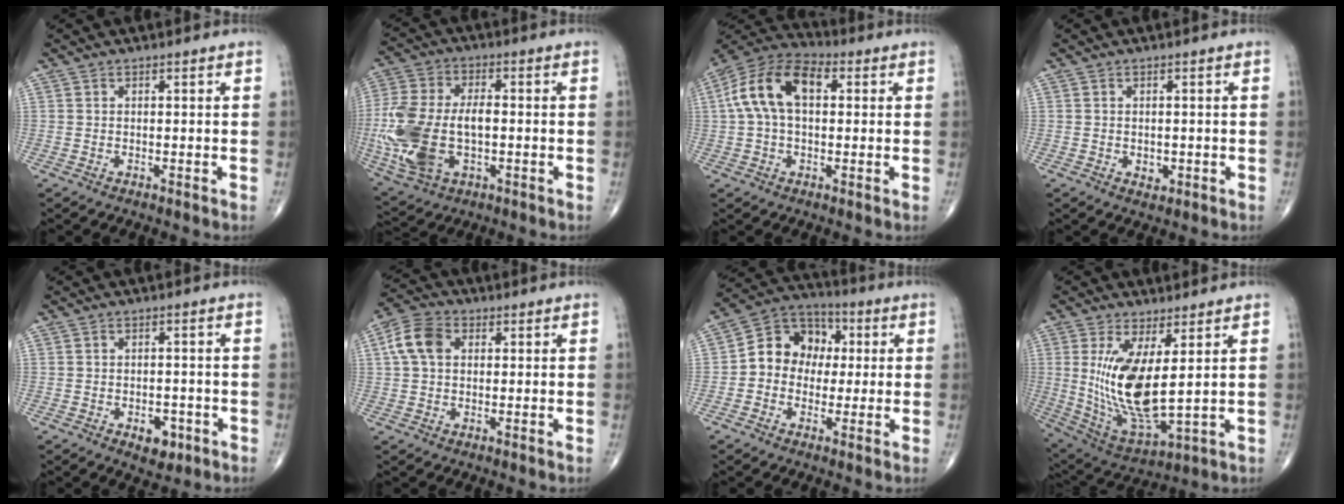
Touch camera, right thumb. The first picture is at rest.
{"total": 18.2, "force": [-2.5, 10.3, 14.8], "torque": [-0.334, 0.006, -0.037]}
{"total": 13.5, "force": [2.3, 7.9, 10.7], "torque": [-0.209, 0.037, 0.032]}
{"total": 1.7, "force": [-0.4, 1.2, 1.1], "torque": [-0.009, -0.001, -0.003]}
{"total": 4.2, "force": [-2.0, 2.6, 2.8], "torque": [-0.021, 0.006, -0.022]}
{"total": 7.1, "force": [1.5, 5.0, 4.8], "torque": [-0.095, 0.017, 0.022]}
{"total": 11.3, "force": [0.5, 9.5, 6.0], "torque": [-0.058, 0.030, -0.006]}
{"total": 15.2, "force": [2.5, 5.3, 14.1], "torque": [-0.281, -0.034, 0.067]}